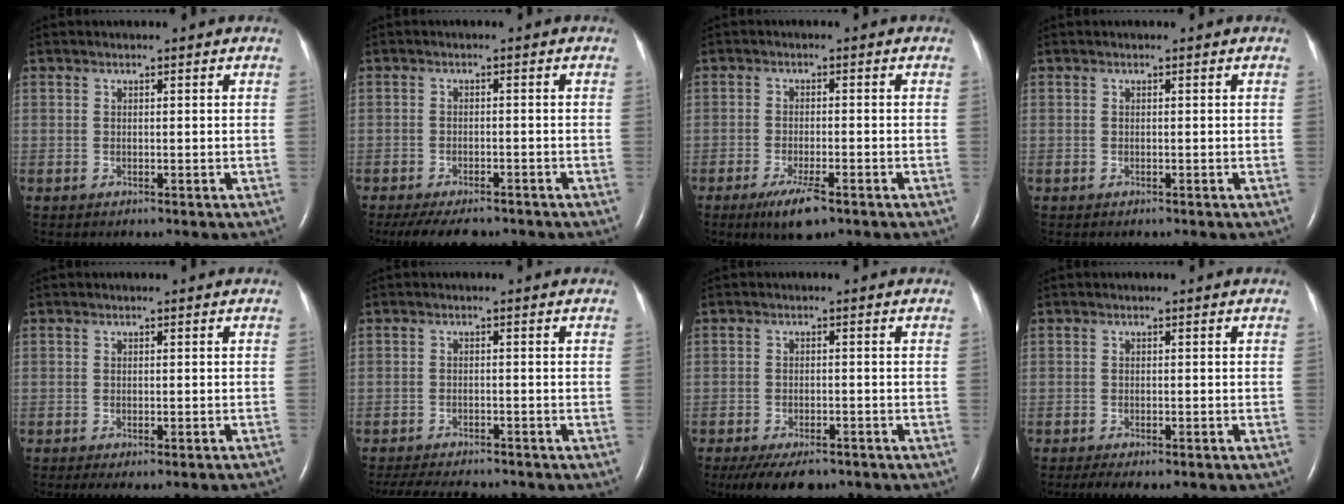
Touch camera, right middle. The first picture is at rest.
{"total": 8.5, "force": [-7.1, 2.9, 3.7], "torque": [-0.055, -0.010, -0.102]}
{"total": 5.4, "force": [-3.4, 1.0, 4.1], "torque": [-0.083, -0.012, -0.053]}
{"total": 0.0}
{"total": 7.3, "force": [-6.5, 1.1, 3.3], "torque": [-0.036, -0.006, -0.075]}
{"total": 10.3, "force": [-9.2, 2.5, 3.9], "torque": [-0.071, -0.011, -0.128]}
{"total": 8.5, "force": [-6.6, 3.4, 4.3], "torque": [-0.066, -0.006, -0.100]}
{"total": 6.5, "force": [-5.3, 1.6, 3.4], "torque": [-0.046, -0.008, -0.067]}